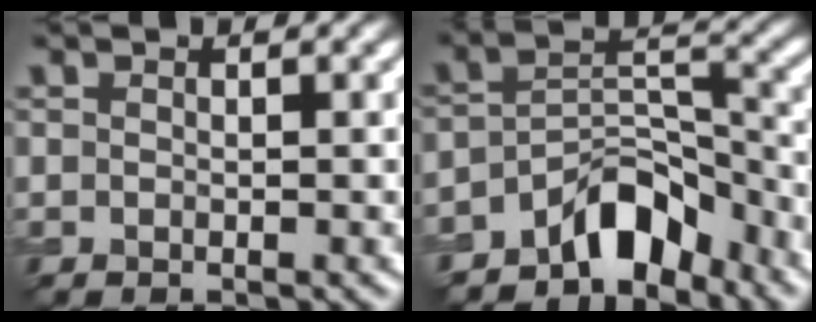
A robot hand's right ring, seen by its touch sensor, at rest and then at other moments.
{"total": 6.5, "force": [-4.9, 3.0, 3.1], "torque": [-0.031, 0.003, -0.092]}